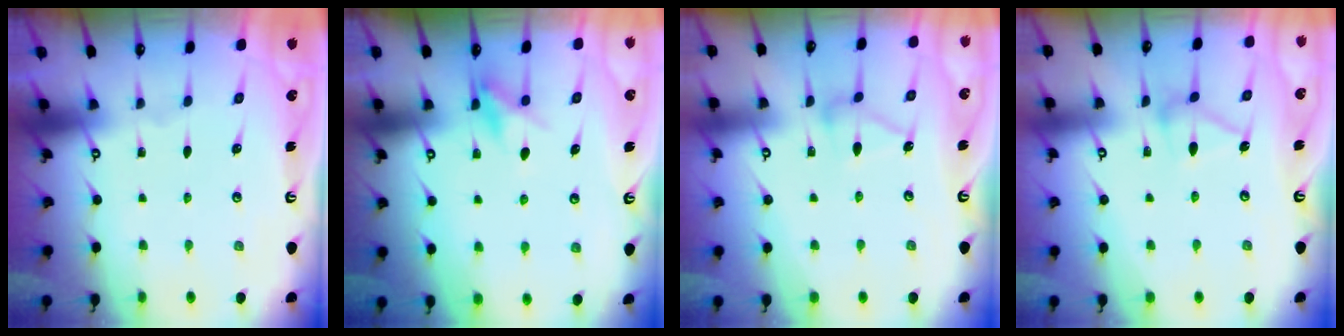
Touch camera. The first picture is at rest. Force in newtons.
{"total": 7.4, "press": 7.3, "slide": 1.1}
{"total": 10.8, "press": 10.8, "slide": 0.4}
{"total": 11.2, "press": 11.2, "slide": 0.4}